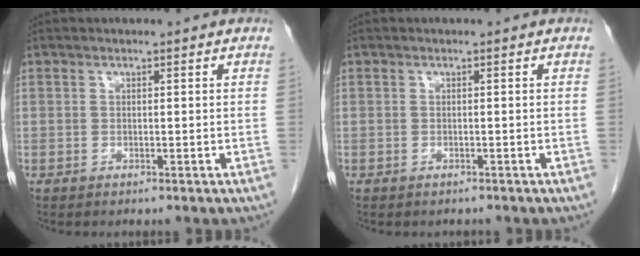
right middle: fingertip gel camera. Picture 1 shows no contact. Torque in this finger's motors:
{"motor_torque": [0.06, 0.06, 0.00, 0.00]}